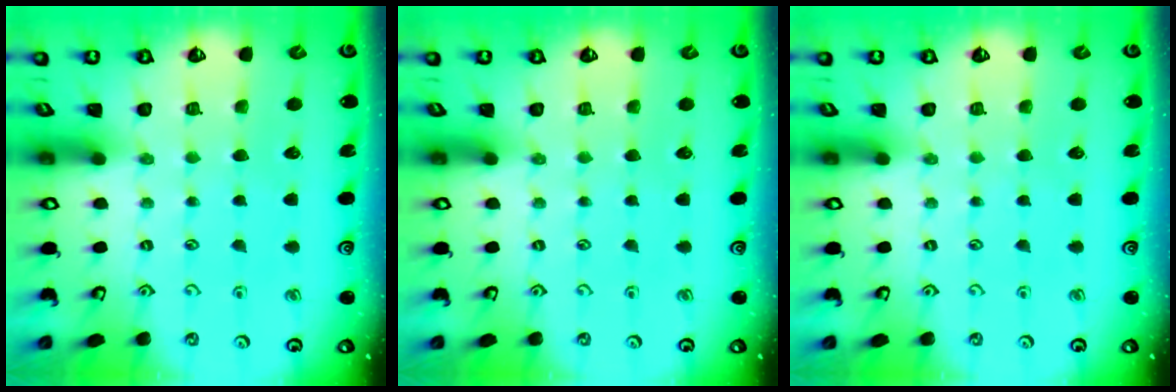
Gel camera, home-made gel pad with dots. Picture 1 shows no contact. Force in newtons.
{"total": 0.0}
{"total": 0.0}